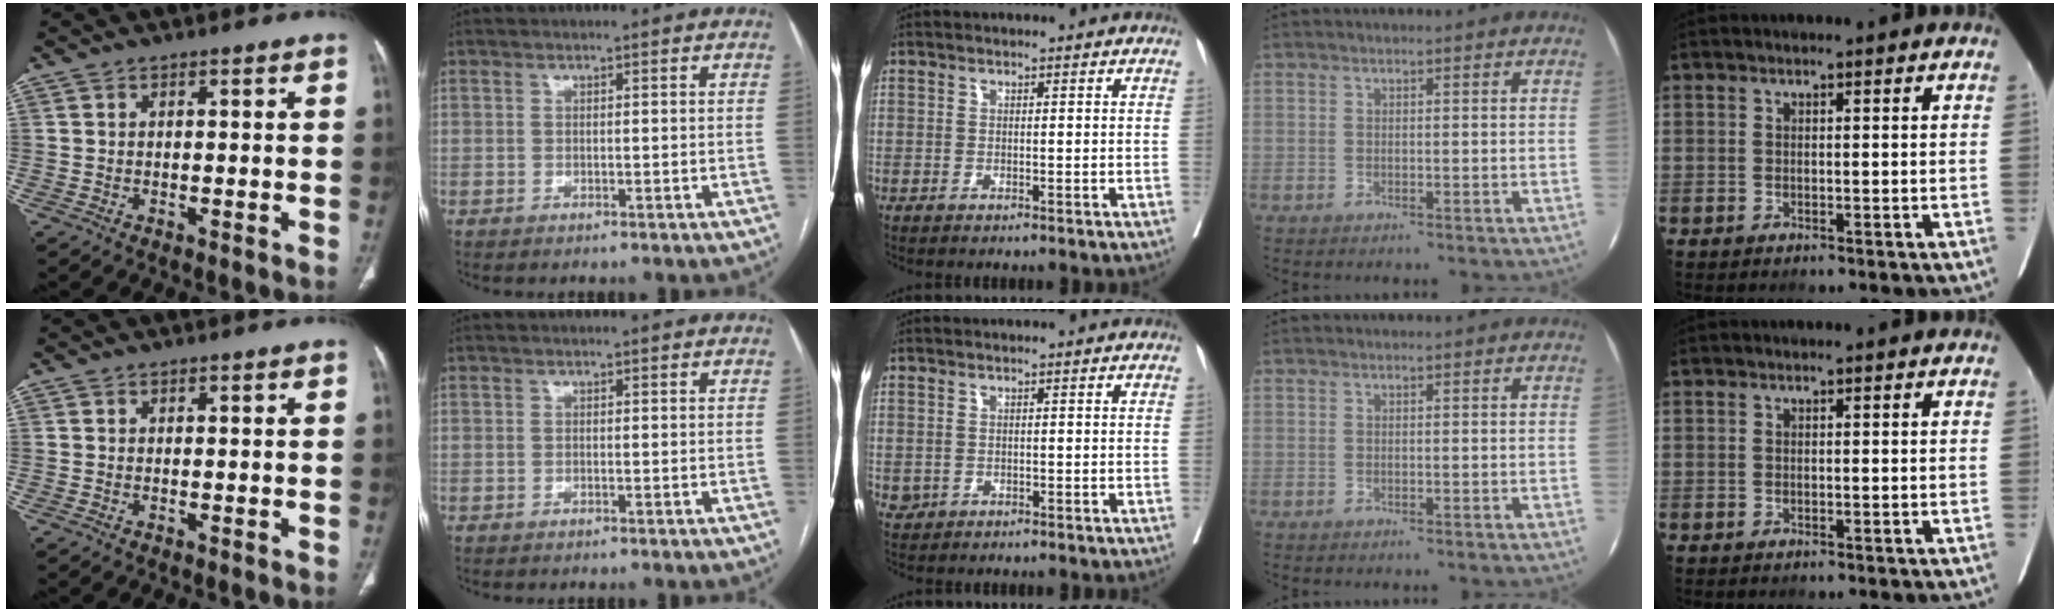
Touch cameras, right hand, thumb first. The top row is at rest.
{"middle": {"total": 1.3, "force": [-0.2, 1.2, 0.3], "torque": [-0.007, 0.002, 0.003]}}